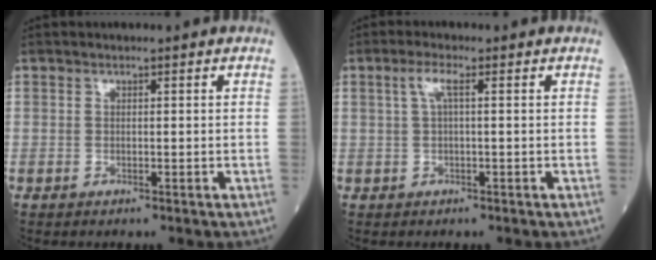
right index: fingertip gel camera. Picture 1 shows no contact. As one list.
[{"total": 2.2, "force": [0.4, 0.3, 2.1], "torque": [-0.047, 0.009, 0.008]}]